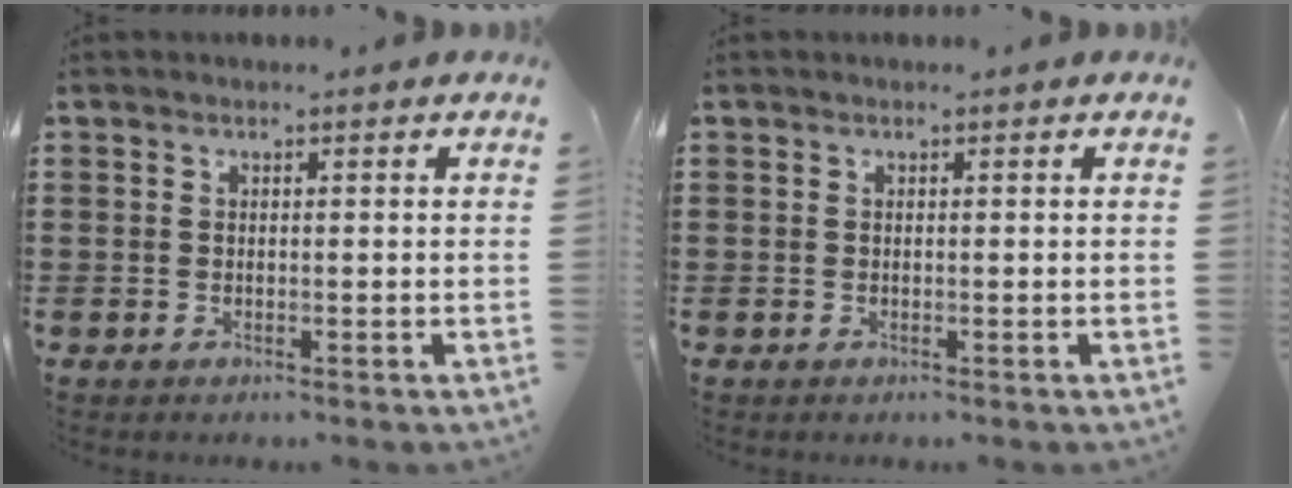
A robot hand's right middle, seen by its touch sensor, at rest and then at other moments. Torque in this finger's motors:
{"motor_torque": [-0.20, -0.11, 0.31, -0.01]}